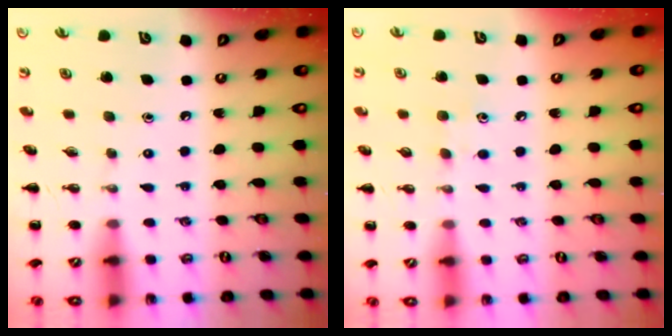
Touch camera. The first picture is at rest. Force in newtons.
{"total": 5.1, "press": 4.8, "slide": 1.6}